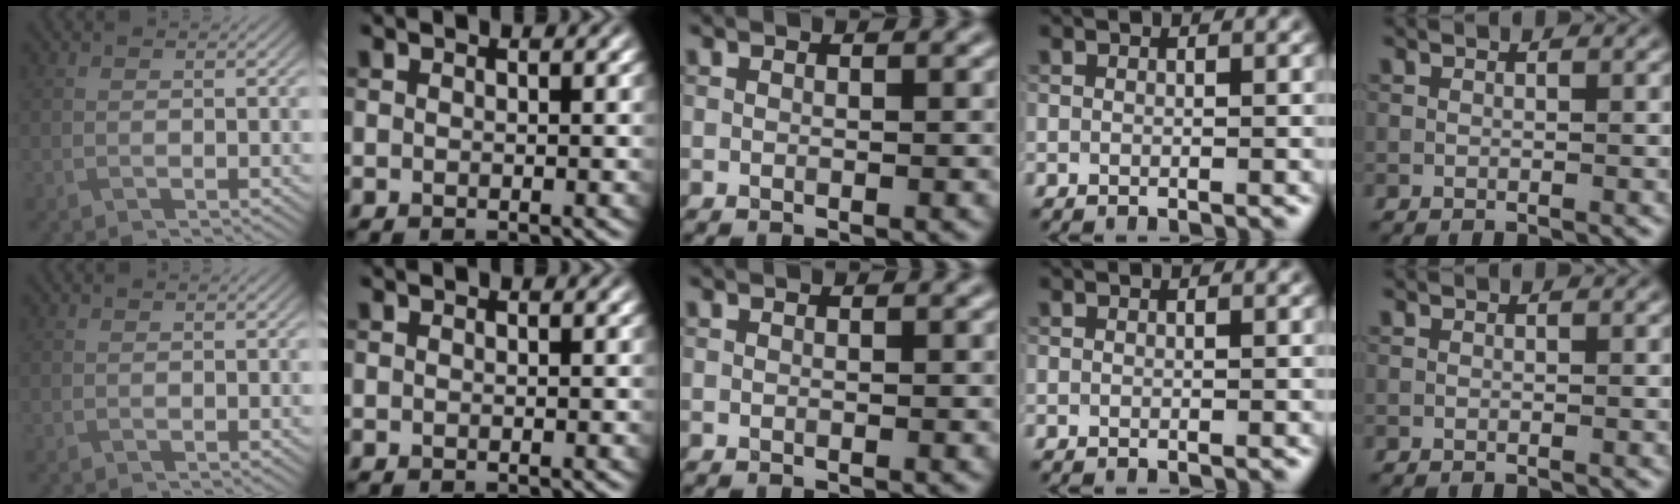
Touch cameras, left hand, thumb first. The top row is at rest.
{}